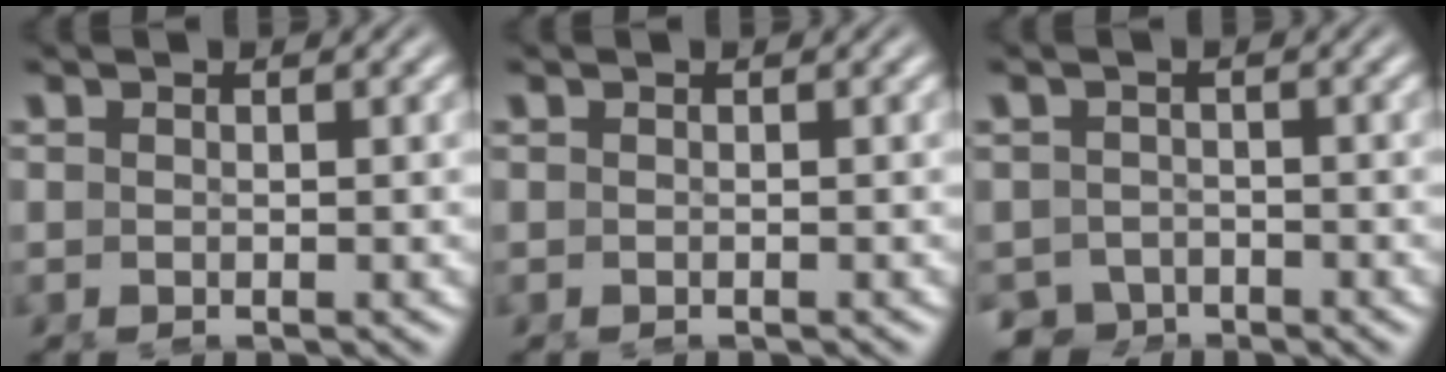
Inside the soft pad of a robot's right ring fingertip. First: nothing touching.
{"total": 0.0}
{"total": 5.1, "force": [-3.4, 3.7, 1.1], "torque": [-0.015, -0.026, -0.058]}